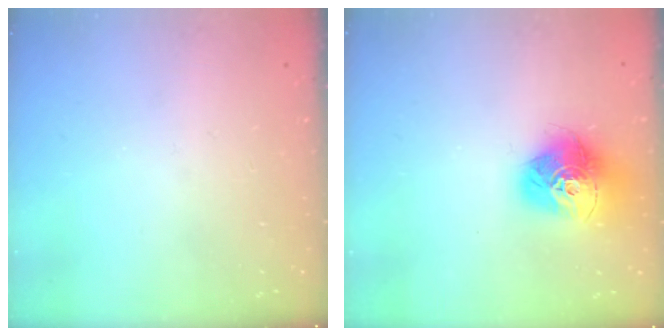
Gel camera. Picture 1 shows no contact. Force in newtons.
{"total": 17.0, "press": 16.9, "slide": 1.5}